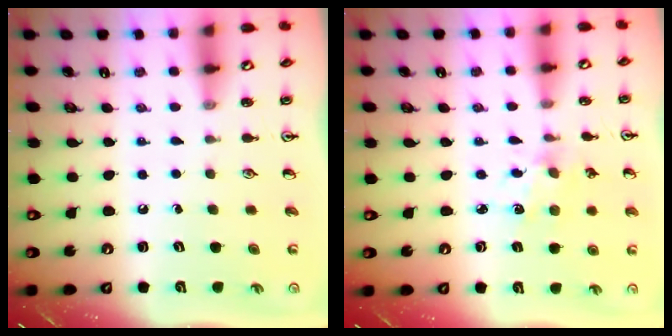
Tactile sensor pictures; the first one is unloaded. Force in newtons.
{"total": 2.9, "press": 2.8, "slide": 0.3}